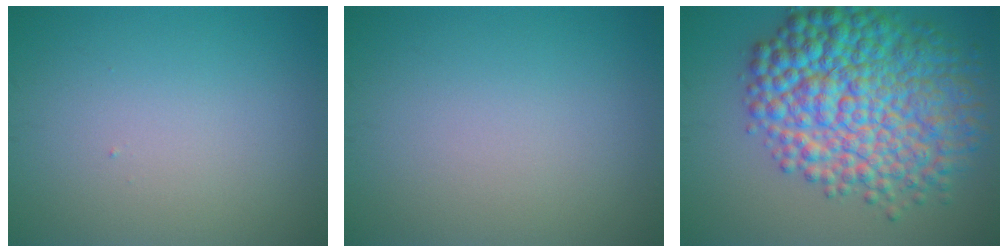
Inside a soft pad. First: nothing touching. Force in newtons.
{"total": 0.0}
{"total": 12.1, "press": 12.1, "slide": 0.1}